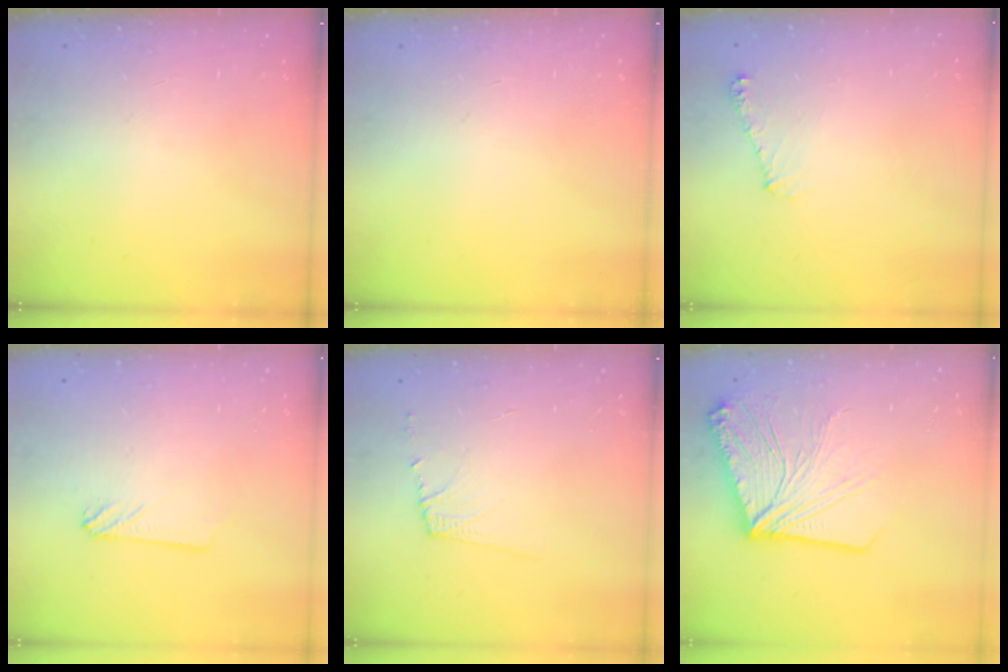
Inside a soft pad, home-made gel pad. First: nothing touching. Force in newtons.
{"total": 0.0}
{"total": 5.7, "press": 5.7, "slide": 0.5}
{"total": 2.4, "press": 2.4, "slide": 0.3}
{"total": 6.1, "press": 6.1, "slide": 0.6}
{"total": 17.4, "press": 17.2, "slide": 2.3}